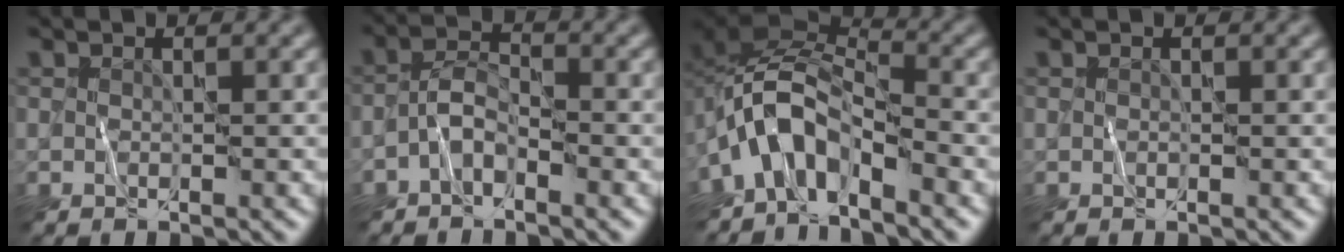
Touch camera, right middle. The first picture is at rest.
{"total": 2.4, "force": [-1.6, 1.0, 1.5], "torque": [-0.027, 0.012, -0.039]}
{"total": 6.6, "force": [-3.6, 3.4, 4.3], "torque": [-0.062, 0.011, -0.083]}
{"total": 0.0}